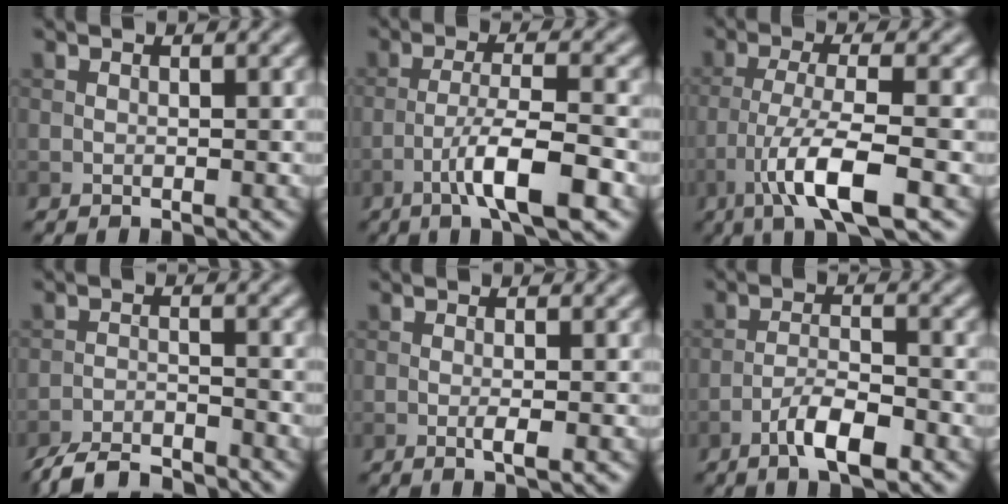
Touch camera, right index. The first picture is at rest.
{"total": 6.5, "force": [-3.1, 1.2, 5.6], "torque": [-0.096, 0.008, -0.056]}
{"total": 6.9, "force": [-3.2, 1.5, 5.9], "torque": [-0.107, 0.000, -0.065]}
{"total": 4.9, "force": [-4.5, 0.9, 1.6], "torque": [-0.032, -0.008, -0.089]}
{"total": 1.6, "force": [-0.4, 0.2, 1.5], "torque": [-0.026, -0.002, -0.010]}
{"total": 4.4, "force": [-2.7, 1.2, 3.3], "torque": [-0.062, 0.006, -0.052]}